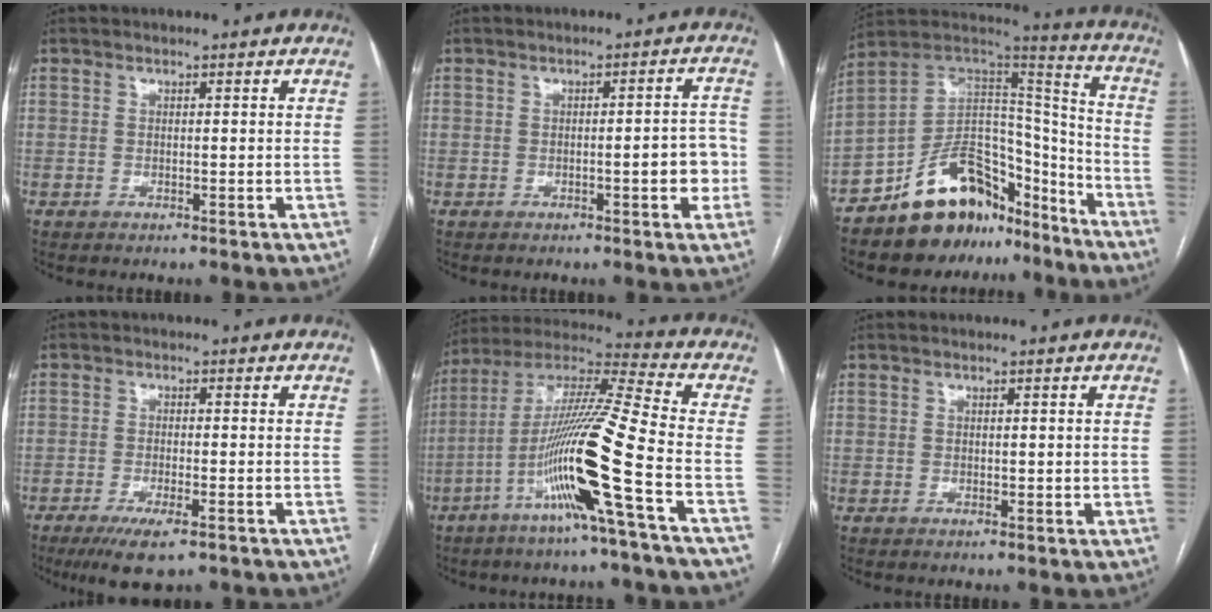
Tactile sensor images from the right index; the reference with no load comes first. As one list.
[{"total": 4.8, "force": [-1.0, 1.3, 4.5], "torque": [-0.051, 0.011, -0.011]}, {"total": 17.9, "force": [-13.1, 8.6, 8.7], "torque": [-0.136, 0.068, -0.217]}, {"total": 6.1, "force": [-3.8, 1.1, 4.6], "torque": [-0.081, -0.014, -0.060]}, {"total": 17.1, "force": [-6.4, -1.8, 15.7], "torque": [-0.305, -0.008, -0.128]}, {"total": 1.1, "force": [0.3, 0.7, 0.7], "torque": [-0.007, -0.003, 0.006]}]